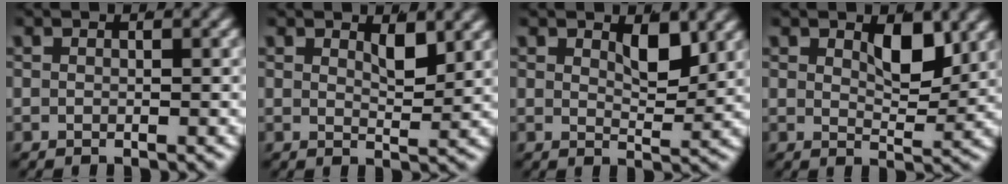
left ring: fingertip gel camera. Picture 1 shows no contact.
{"total": 2.1, "force": [1.7, 0.3, 1.3], "torque": [-0.017, -0.020, 0.036]}
{"total": 2.7, "force": [1.9, 0.8, 1.8], "torque": [-0.026, -0.022, 0.042]}
{"total": 3.3, "force": [2.0, 1.3, 2.3], "torque": [-0.035, -0.023, 0.045]}